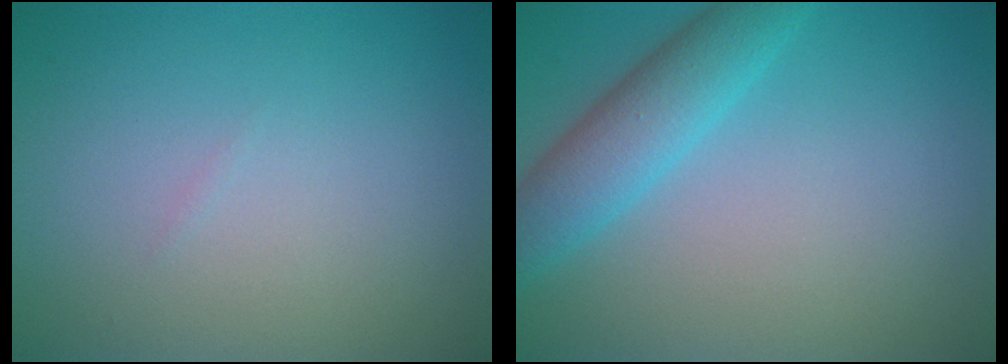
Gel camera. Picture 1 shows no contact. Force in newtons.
{"total": 4.4, "press": 4.4, "slide": 0.1}